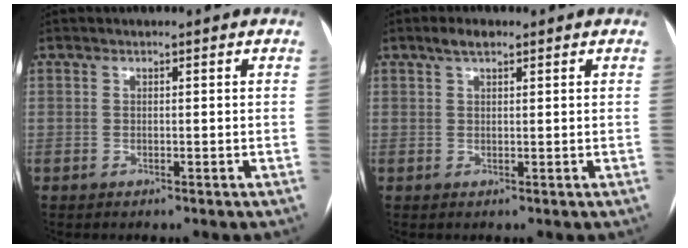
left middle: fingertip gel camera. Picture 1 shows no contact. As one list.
[{"total": 2.3, "force": [1.6, 0.8, 1.5], "torque": [-0.029, 0.012, 0.029]}]